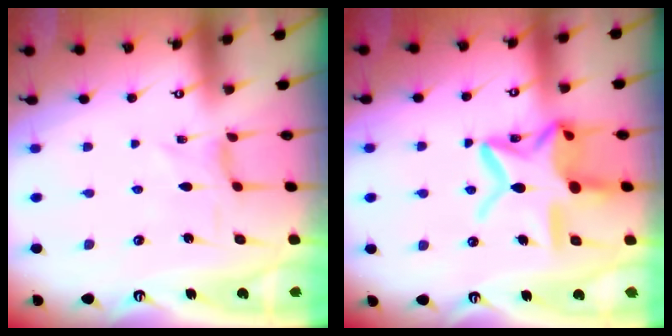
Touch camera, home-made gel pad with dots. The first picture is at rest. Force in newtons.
{"total": 19.9, "press": 19.8, "slide": 1.5}